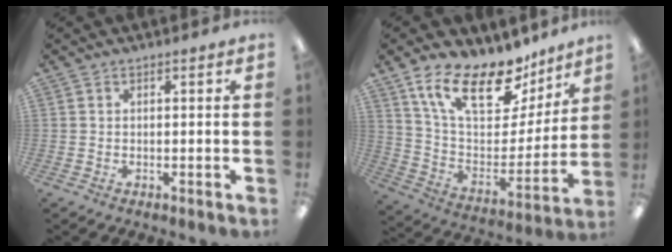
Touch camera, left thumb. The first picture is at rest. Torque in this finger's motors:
{"motor_torque": [0.41, 0.39, 1.35, -1.43, 0.11]}